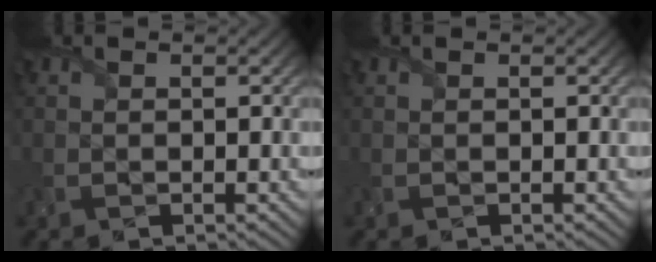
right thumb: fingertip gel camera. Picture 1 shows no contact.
{"total": 0.0}